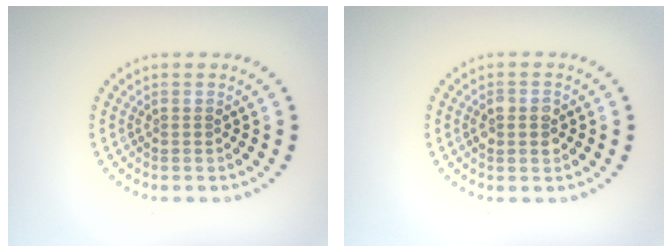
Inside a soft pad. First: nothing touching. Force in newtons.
{"total": 2.3, "press": 2.3, "slide": 0.2}